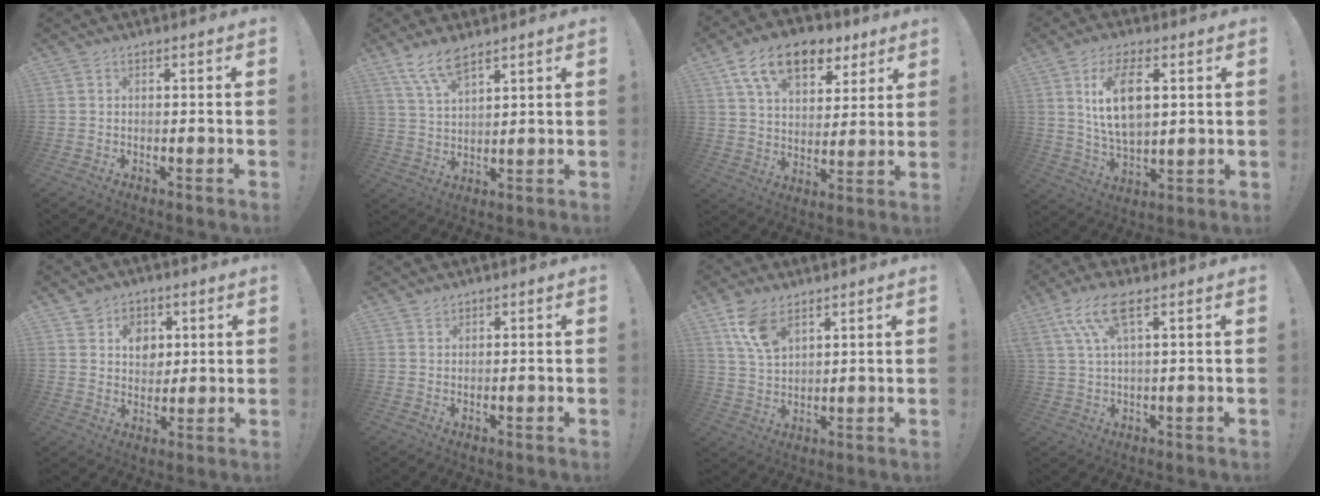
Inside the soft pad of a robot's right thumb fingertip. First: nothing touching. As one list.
[{"total": 8.2, "force": [6.4, 2.5, 4.5], "torque": [-0.092, -0.026, 0.121]}, {"total": 16.2, "force": [9.3, 9.5, 9.3], "torque": [-0.156, -0.041, 0.170]}, {"total": 13.9, "force": [4.7, 7.0, 11.1], "torque": [-0.200, -0.009, 0.078]}, {"total": 8.9, "force": [4.1, 7.5, 2.3], "torque": [-0.027, -0.028, 0.082]}, {"total": 1.5, "force": [1.4, 0.6, 0.1], "torque": [0.007, -0.012, 0.025]}, {"total": 10.0, "force": [6.3, 5.2, 5.8], "torque": [-0.103, -0.025, 0.122]}, {"total": 9.7, "force": [5.0, 2.8, 7.8], "torque": [-0.151, -0.005, 0.096]}]